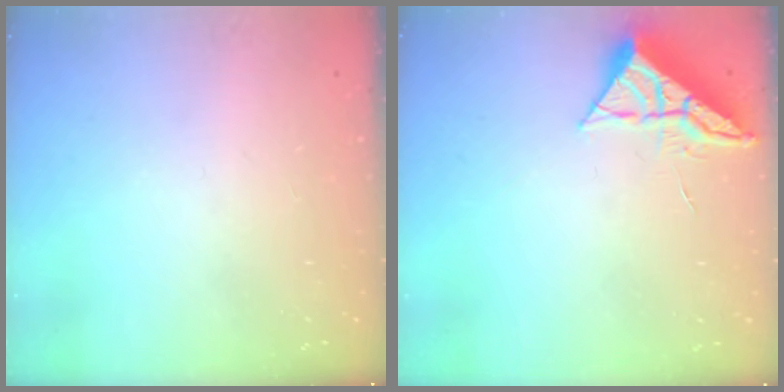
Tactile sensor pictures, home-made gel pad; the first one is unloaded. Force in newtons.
{"total": 6.6, "press": 6.6, "slide": 0.3}